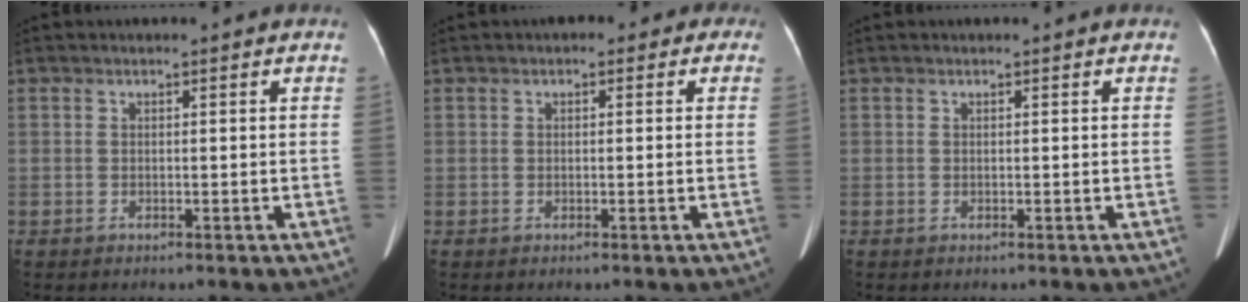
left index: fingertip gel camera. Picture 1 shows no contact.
{"total": 1.4, "force": [0.2, 1.1, 0.8], "torque": [-0.001, 0.015, -0.009]}
{"total": 0.0}